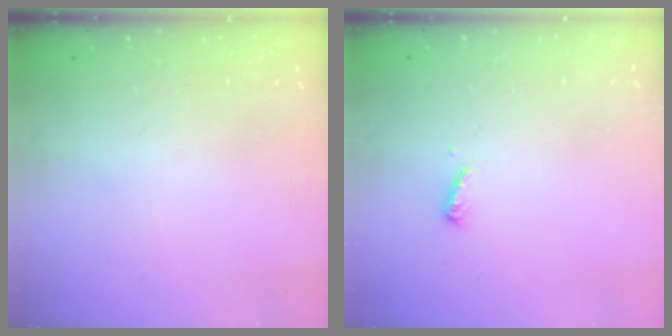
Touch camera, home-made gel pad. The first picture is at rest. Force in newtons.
{"total": 7.1, "press": 7.0, "slide": 0.8}